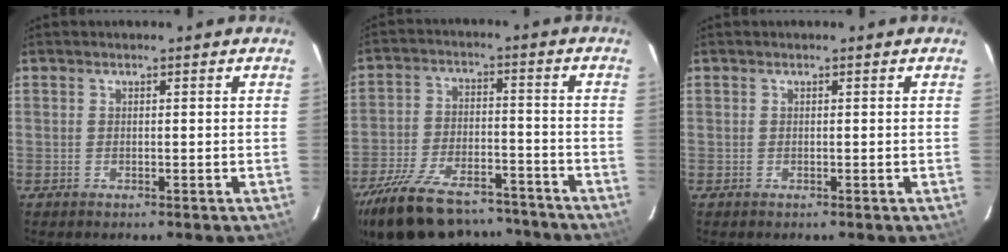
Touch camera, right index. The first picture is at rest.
{"total": 24.0, "force": [-19.5, 9.1, 10.7], "torque": [-0.230, -0.016, -0.293]}
{"total": 0.0}